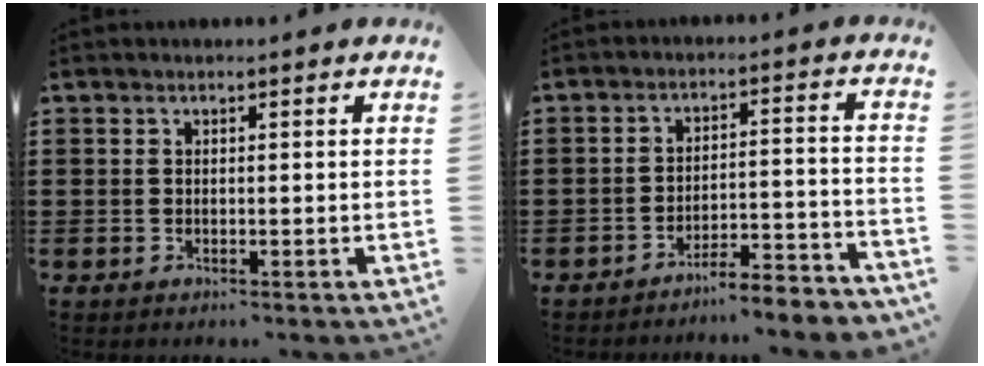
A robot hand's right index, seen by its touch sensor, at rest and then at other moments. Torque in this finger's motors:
{"motor_torque": [1.07, 1.07, 0.39, 0.08]}